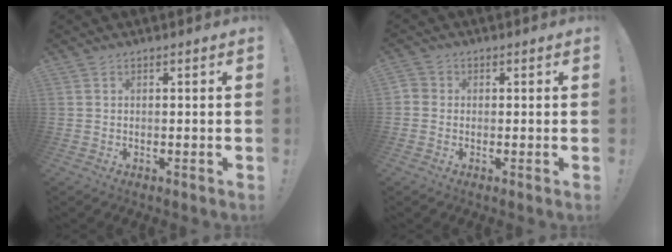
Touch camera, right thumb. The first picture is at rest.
{"total": 2.0, "force": [-0.5, 1.7, 0.9], "torque": [-0.016, 0.006, -0.006]}